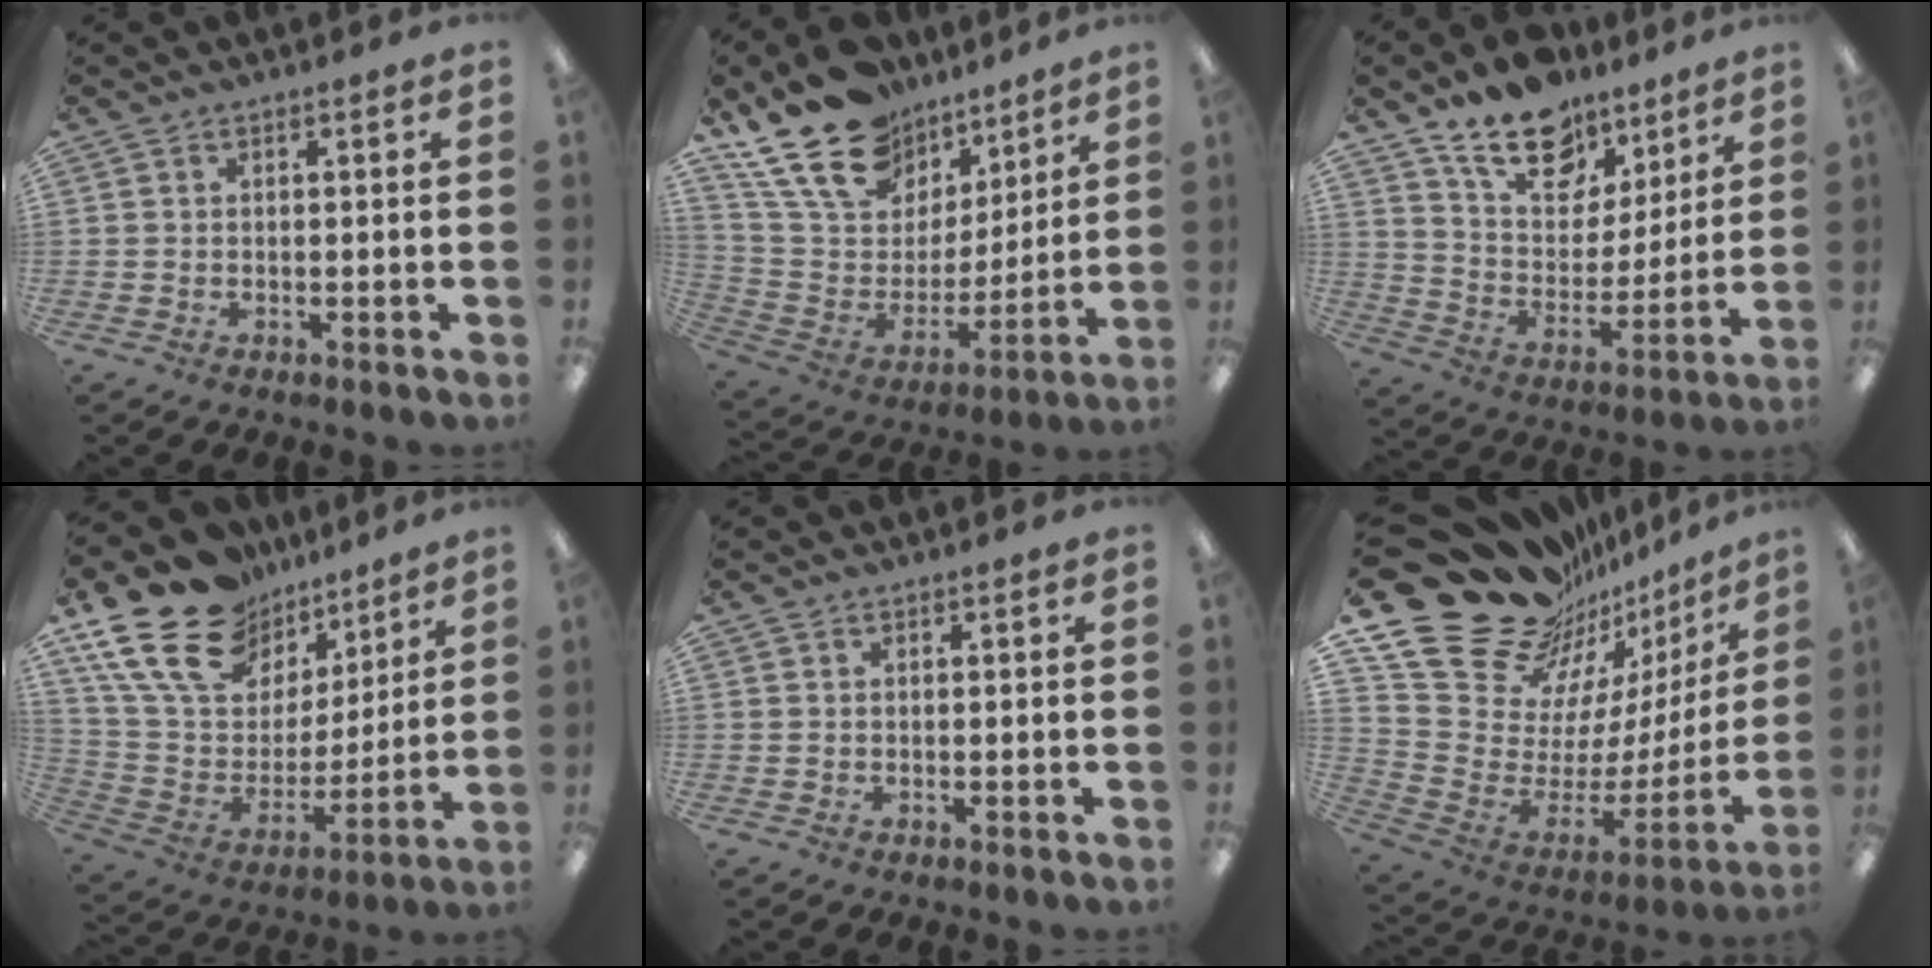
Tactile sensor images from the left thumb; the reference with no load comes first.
{"total": 20.6, "force": [14.5, 12.2, 8.1], "torque": [-0.168, -0.080, 0.271]}
{"total": 17.0, "force": [12.6, 9.3, 6.5], "torque": [-0.113, -0.080, 0.231]}
{"total": 21.7, "force": [14.1, 13.2, 9.8], "torque": [-0.190, -0.076, 0.268]}
{"total": 0.5, "force": [0.4, 0.3, 0.0], "torque": [0.000, 0.002, 0.007]}
{"total": 25.7, "force": [19.1, 12.9, 11.4], "torque": [-0.164, -0.152, 0.368]}